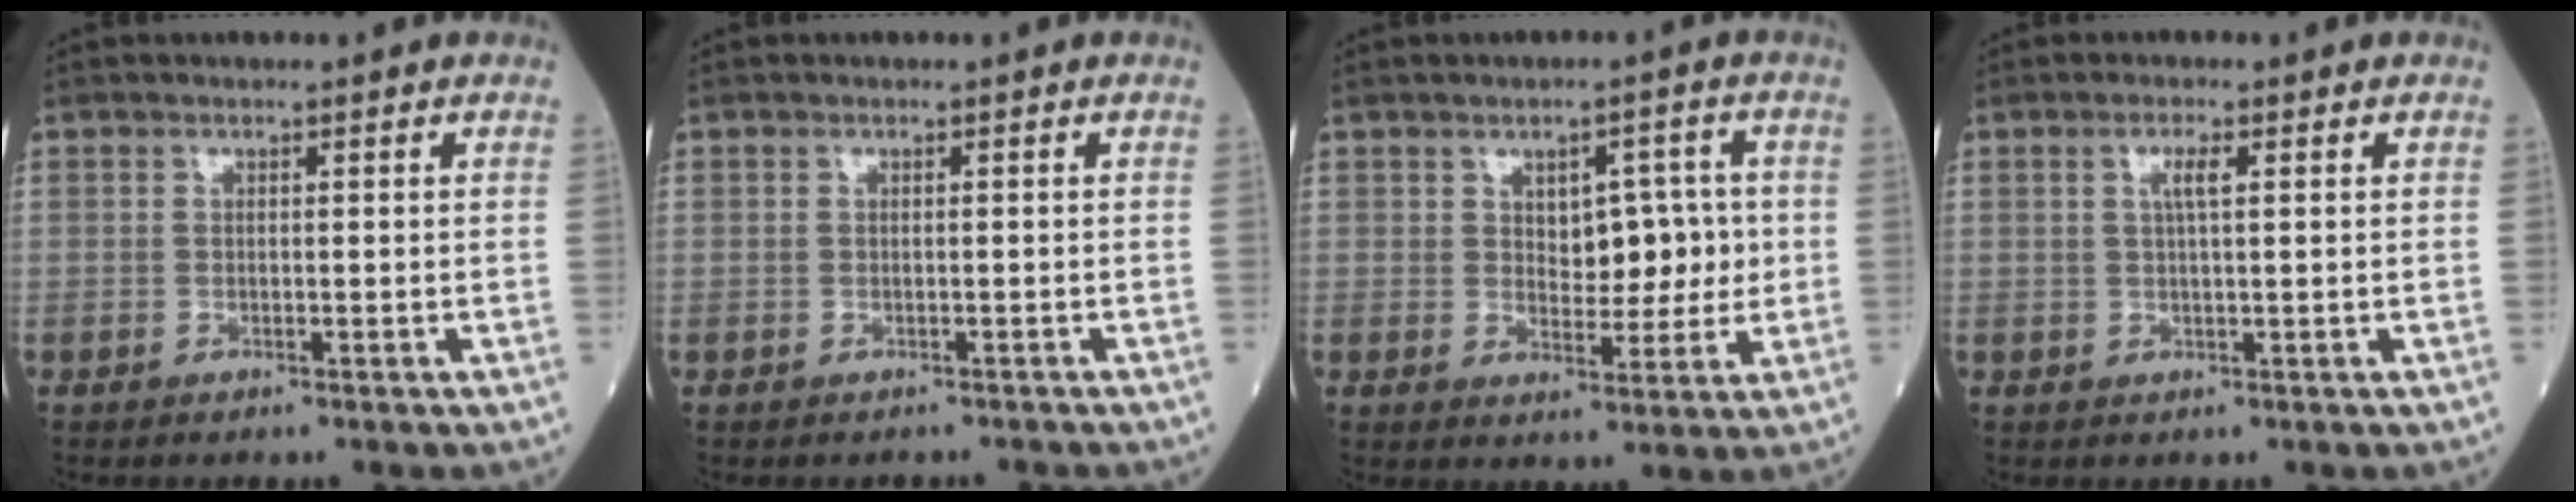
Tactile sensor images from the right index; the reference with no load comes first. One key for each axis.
{"total": 1.2, "fx": -1.0, "fy": 0.6, "fz": -0.2, "tx": 0.003, "ty": 0.002, "tz": -0.015}
{"total": 6.3, "fx": 0.9, "fy": 3.4, "fz": 5.2, "tx": -0.063, "ty": 0.011, "tz": 0.020}
{"total": 2.3, "fx": 0.8, "fy": 0.1, "fz": 2.1, "tx": -0.042, "ty": 0.001, "tz": 0.013}